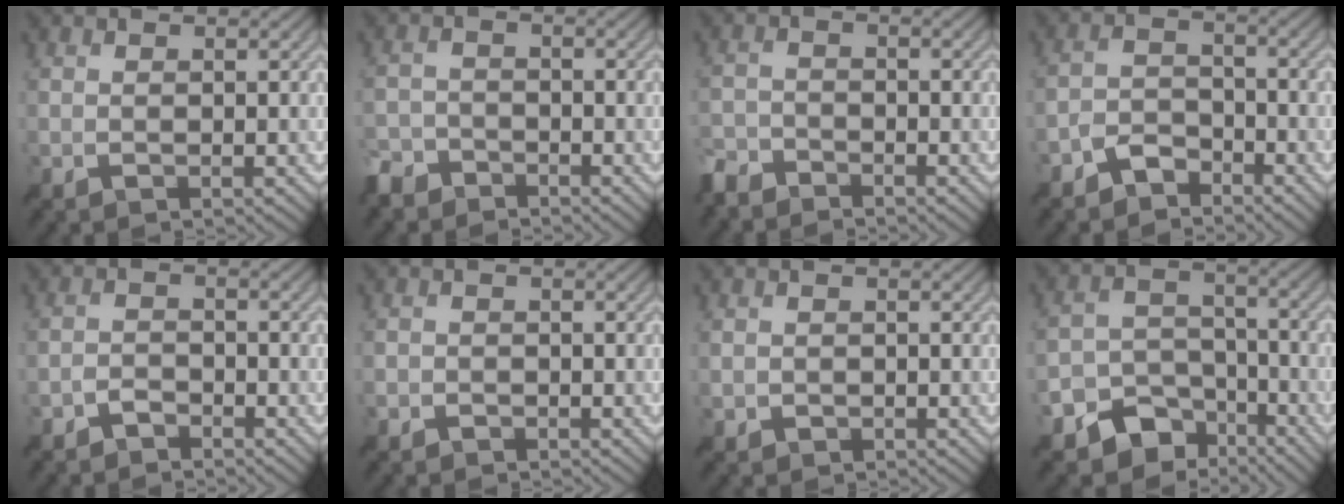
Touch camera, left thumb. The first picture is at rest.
{"total": 3.7, "force": [-3.2, 1.7, 0.7], "torque": [-0.012, -0.003, -0.074]}
{"total": 3.5, "force": [-3.3, 0.9, 0.6], "torque": [-0.014, -0.007, -0.079]}
{"total": 4.1, "force": [-3.3, 2.0, 1.3], "torque": [-0.026, 0.004, -0.077]}
{"total": 2.0, "force": [-1.7, 0.8, 0.6], "torque": [-0.009, 0.005, -0.039]}
{"total": 1.3, "force": [-0.9, 0.9, 0.1], "torque": [0.003, 0.000, -0.021]}
{"total": 1.3, "force": [-0.4, 1.2, 0.4], "torque": [-0.006, -0.006, -0.009]}
{"total": 9.2, "force": [-6.4, 6.0, 2.8], "torque": [-0.057, -0.002, -0.114]}